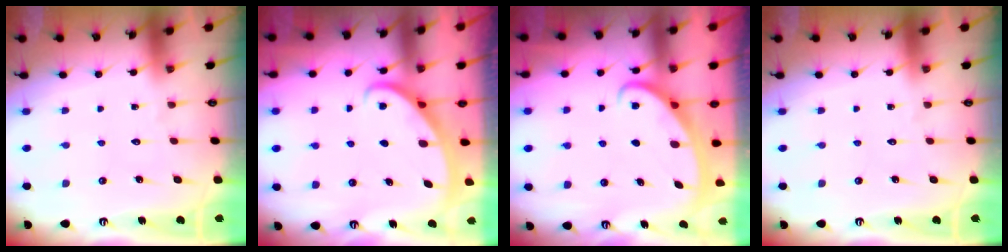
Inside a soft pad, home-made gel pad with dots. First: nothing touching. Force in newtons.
{"total": 2.9, "press": 2.9, "slide": 0.1}
{"total": 2.5, "press": 2.5, "slide": 0.4}
{"total": 0.0}